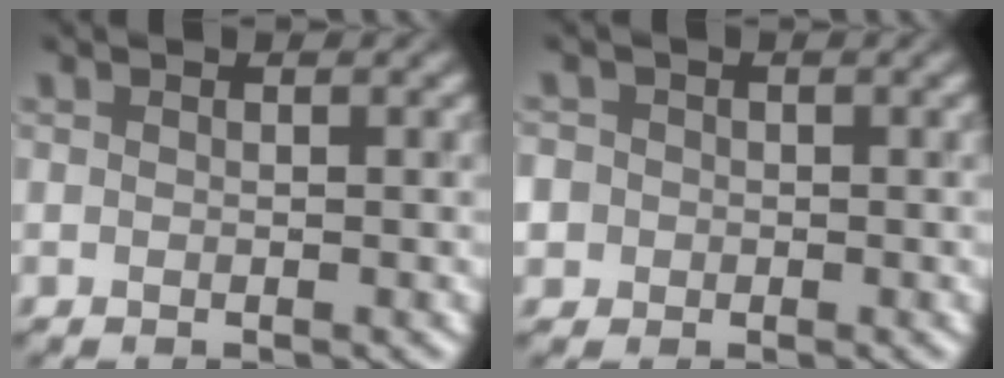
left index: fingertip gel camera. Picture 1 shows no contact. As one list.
[{"total": 3.7, "force": [-0.7, 3.5, 0.8], "torque": [-0.008, 0.009, -0.043]}]